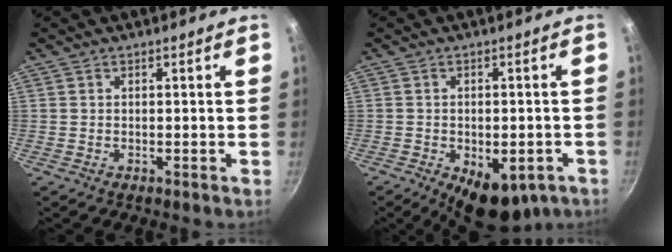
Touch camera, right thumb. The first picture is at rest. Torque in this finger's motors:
{"motor_torque": [1.41, 1.15, 0.06, -0.02, 0.07]}